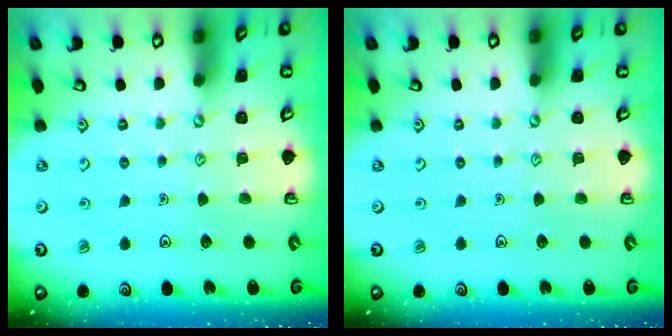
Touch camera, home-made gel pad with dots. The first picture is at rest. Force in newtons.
{"total": 0.0}